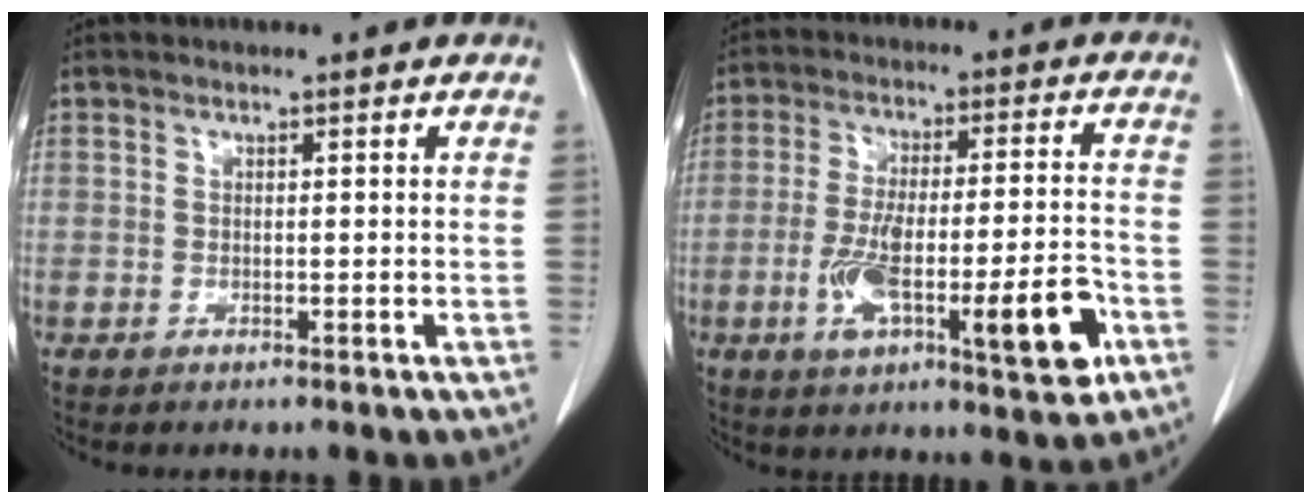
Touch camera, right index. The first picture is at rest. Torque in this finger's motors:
{"motor_torque": [1.24, -0.90, 0.39, 0.10]}